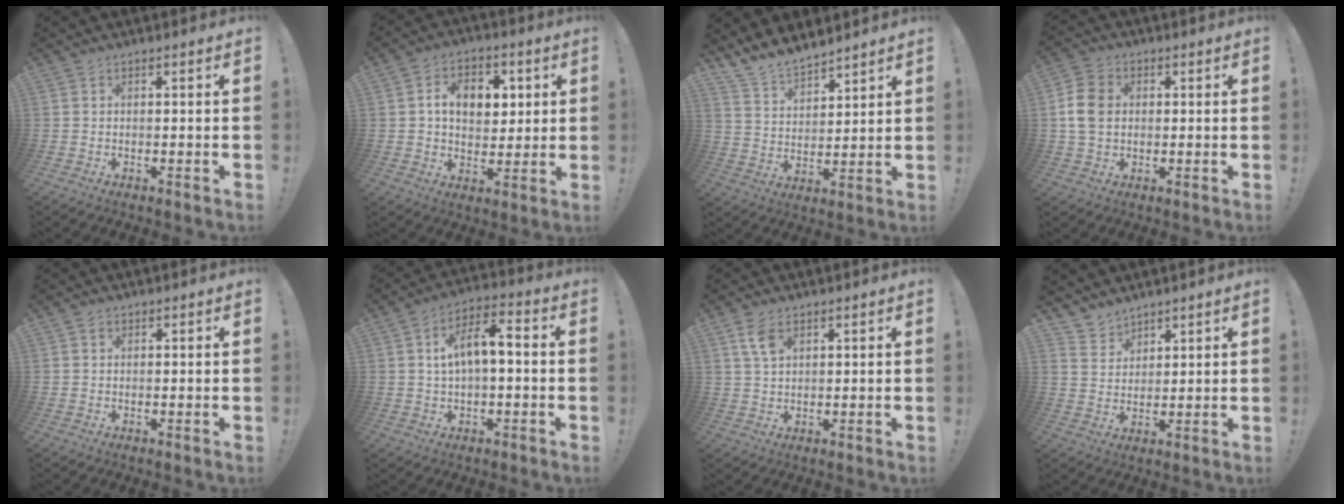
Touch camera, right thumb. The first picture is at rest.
{"total": 10.3, "force": [2.5, 7.8, 6.2], "torque": [-0.093, 0.002, 0.047]}
{"total": 8.9, "force": [8.3, 3.0, 1.5], "torque": [-0.047, -0.065, 0.162]}
{"total": 9.0, "force": [0.7, 6.9, 5.8], "torque": [-0.123, 0.009, 0.015]}
{"total": 0.7, "force": [0.4, 0.6, 0.1], "torque": [0.002, 0.000, 0.006]}
{"total": 9.1, "force": [0.9, 4.0, 8.1], "torque": [-0.133, 0.010, 0.017]}
{"total": 5.4, "force": [2.8, 2.8, 3.7], "torque": [-0.063, -0.009, 0.052]}
{"total": 5.1, "force": [4.4, 2.7, 0.0], "torque": [-0.005, -0.035, 0.085]}